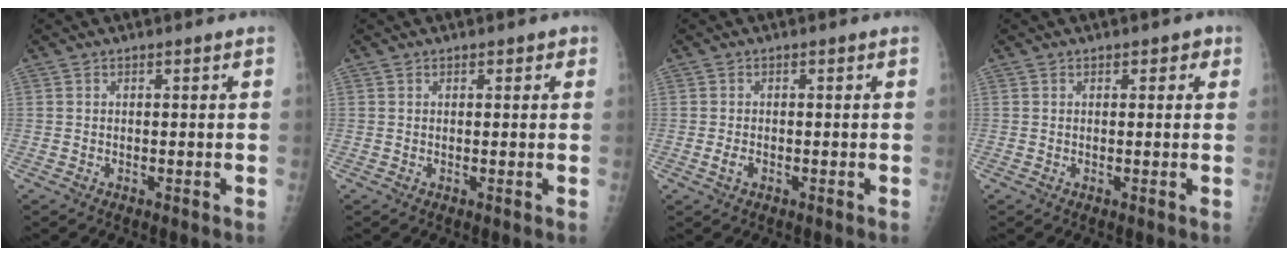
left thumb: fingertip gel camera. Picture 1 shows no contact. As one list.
[{"total": 1.3, "force": [0.8, 0.9, 0.6], "torque": [0.010, -0.001, 0.004]}, {"total": 1.6, "force": [-0.5, 1.0, 1.1], "torque": [-0.021, 0.000, -0.012]}, {"total": 2.0, "force": [1.0, 1.4, 1.0], "torque": [0.008, 0.000, 0.007]}]